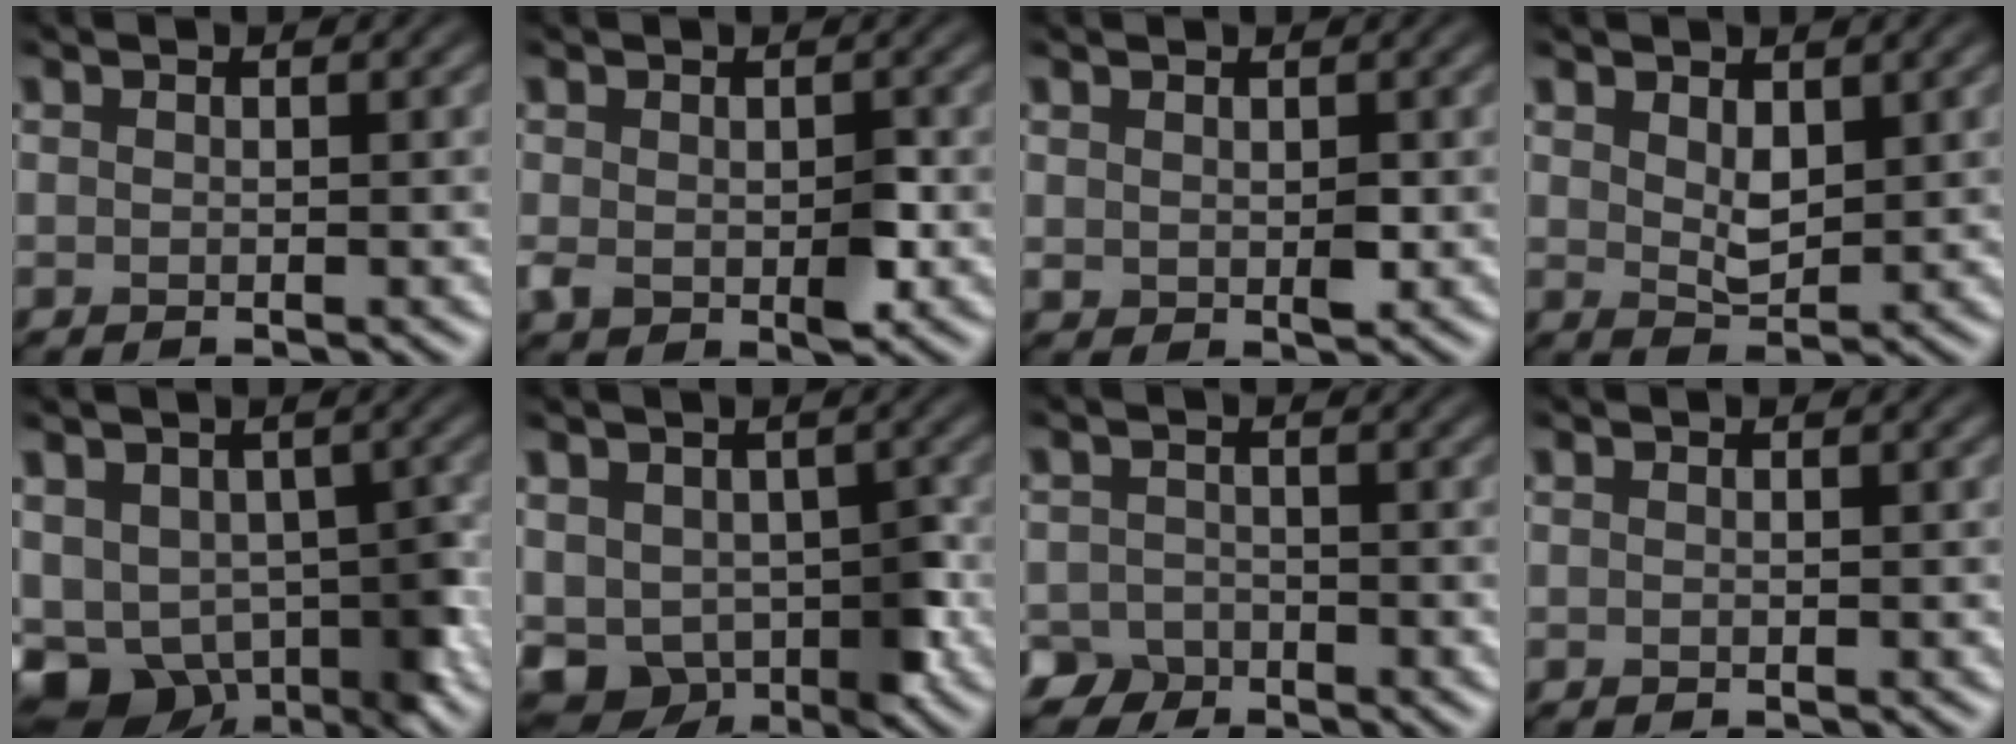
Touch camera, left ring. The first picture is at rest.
{"total": 2.6, "force": [-0.2, 1.6, 2.0], "torque": [-0.035, -0.009, -0.007]}
{"total": 1.4, "force": [0.5, 0.9, 1.0], "torque": [-0.019, -0.005, 0.007]}
{"total": 2.1, "force": [0.8, 1.1, 1.7], "torque": [-0.031, -0.009, 0.007]}
{"total": 9.8, "force": [-5.1, 6.3, 5.6], "torque": [-0.069, -0.005, -0.083]}
{"total": 7.5, "force": [-2.6, 5.6, 4.4], "torque": [-0.046, -0.003, -0.047]}
{"total": 2.8, "force": [-2.2, 1.8, -0.2], "torque": [0.024, -0.003, -0.043]}
{"total": 0.0}